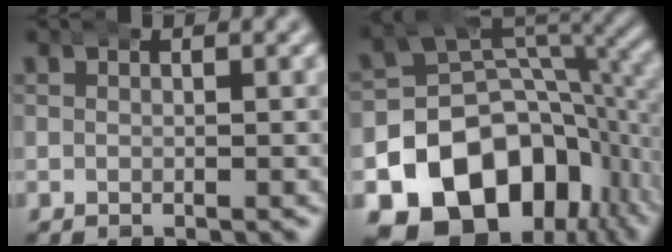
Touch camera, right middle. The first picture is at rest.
{"total": 21.1, "force": [-6.8, 16.3, 11.6], "torque": [-0.234, -0.068, -0.098]}